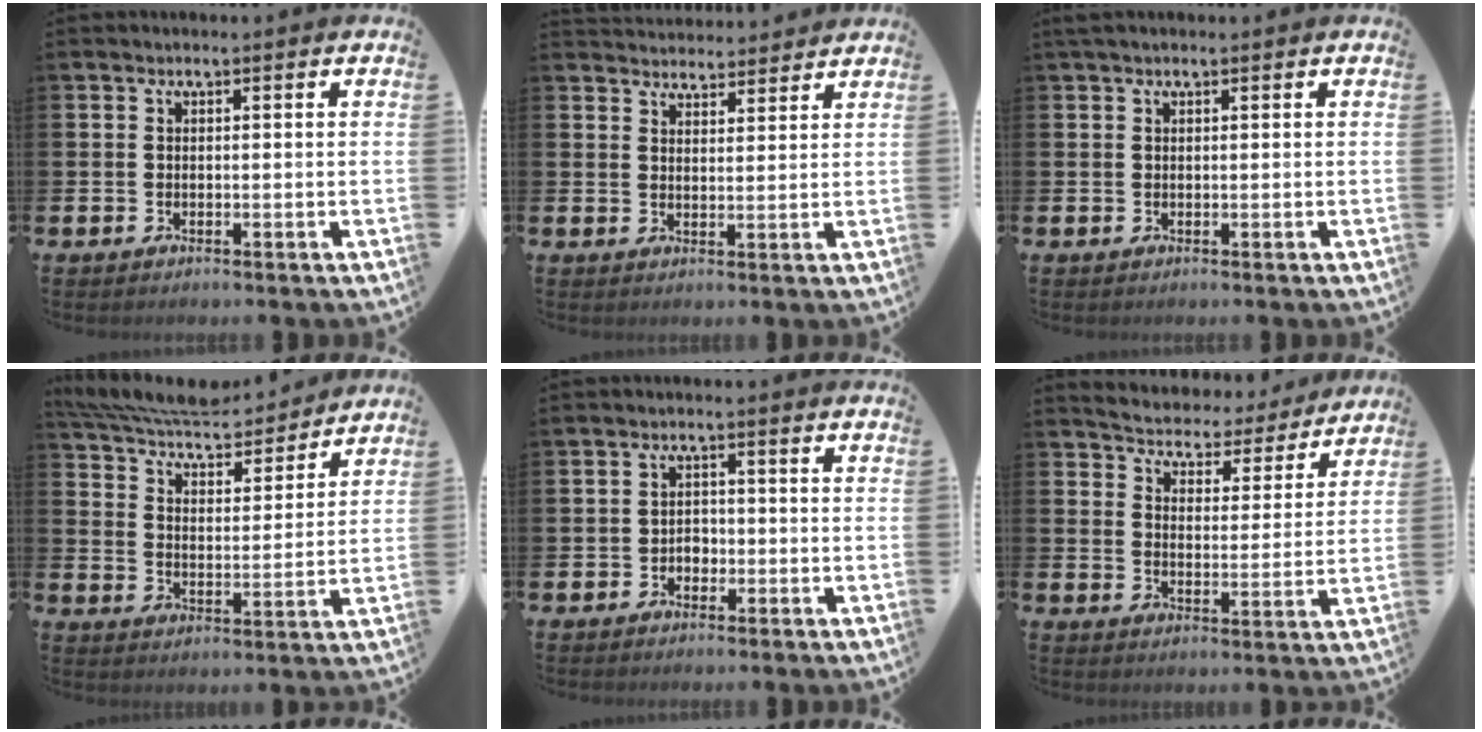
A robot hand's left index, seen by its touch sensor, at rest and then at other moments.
{"total": 3.9, "force": [3.8, 0.7, -0.4], "torque": [0.002, -0.024, 0.069]}
{"total": 0.9, "force": [0.7, 0.3, 0.4], "torque": [-0.005, 0.003, 0.011]}
{"total": 7.5, "force": [7.0, 1.7, 1.9], "torque": [-0.074, -0.054, 0.123]}
{"total": 1.9, "force": [-0.9, 1.5, 0.6], "torque": [-0.010, 0.003, -0.022]}
{"total": 5.1, "force": [4.9, 1.2, -0.1], "torque": [-0.022, -0.047, 0.080]}